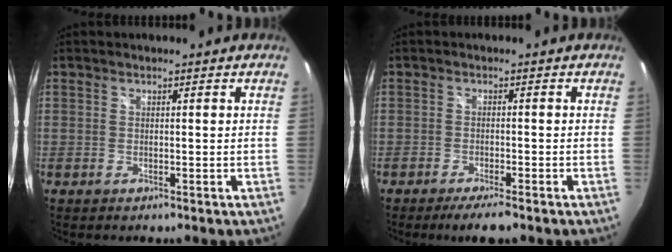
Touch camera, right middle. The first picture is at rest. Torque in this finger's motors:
{"motor_torque": [0.48, -0.35, 0.13, 0.04]}